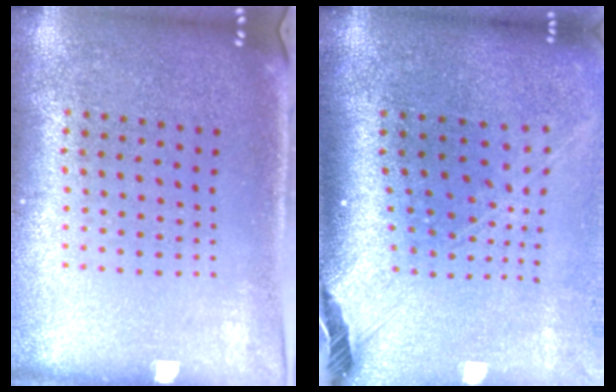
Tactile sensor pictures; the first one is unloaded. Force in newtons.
{"total": 2.7, "press": 2.0, "slide": 1.9}